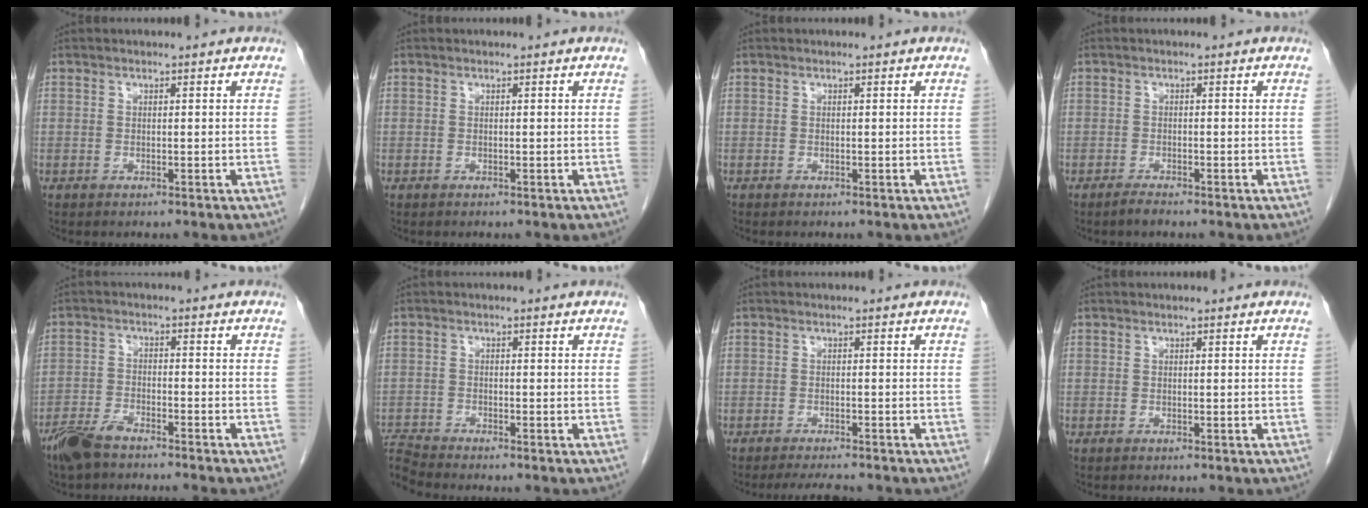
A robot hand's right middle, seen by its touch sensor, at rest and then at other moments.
{"total": 0.0}
{"total": 0.0}
{"total": 1.3, "force": [-1.2, 0.0, 0.6], "torque": [-0.020, -0.005, -0.020]}
{"total": 5.4, "force": [-4.6, 0.9, 2.7], "torque": [-0.058, -0.012, -0.091]}
{"total": 4.0, "force": [-3.8, -1.1, 0.1], "torque": [-0.012, -0.010, -0.073]}
{"total": 4.4, "force": [-4.0, 0.5, 1.9], "torque": [-0.030, -0.012, -0.060]}
{"total": 0.0}